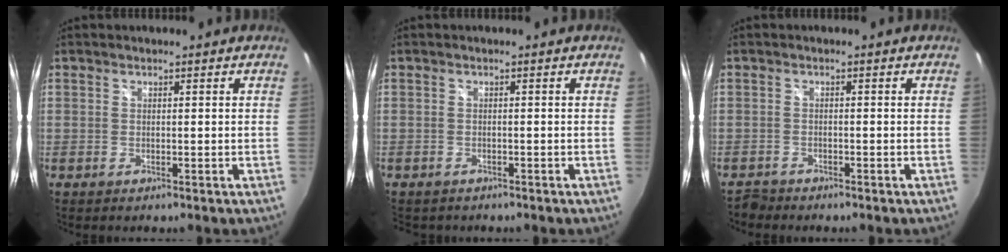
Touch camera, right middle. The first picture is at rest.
{"total": 1.8, "force": [-1.4, 1.1, 0.4], "torque": [-0.013, -0.006, -0.021]}
{"total": 2.1, "force": [-2.0, 0.7, -0.1], "torque": [-0.004, -0.004, -0.041]}